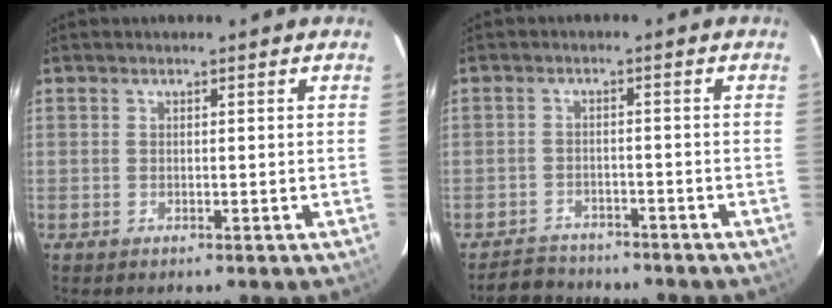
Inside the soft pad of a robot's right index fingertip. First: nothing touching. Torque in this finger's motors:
{"motor_torque": [0.05, -0.17, -0.38, -0.06]}